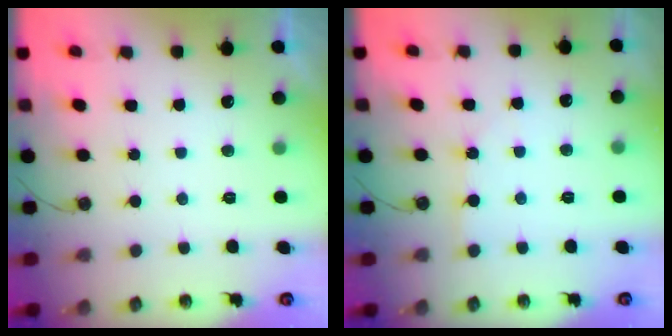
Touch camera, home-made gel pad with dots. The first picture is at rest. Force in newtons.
{"total": 4.9, "press": 4.9, "slide": 0.5}